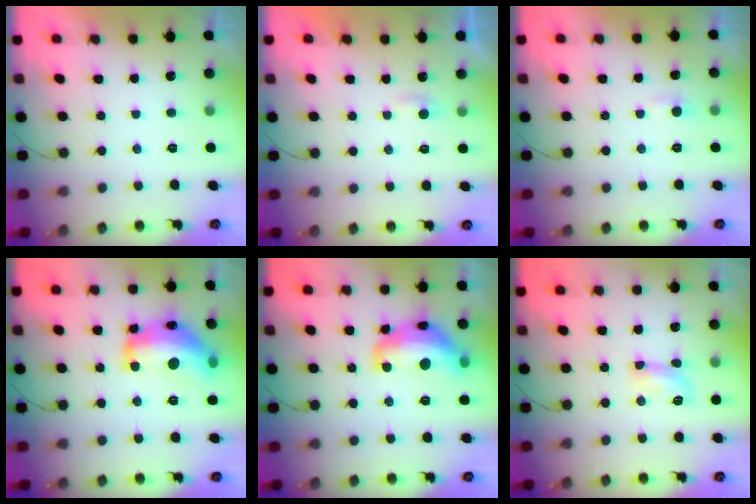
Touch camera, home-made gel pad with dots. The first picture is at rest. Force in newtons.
{"total": 2.3, "press": 2.3, "slide": 0.2}
{"total": 3.9, "press": 3.8, "slide": 0.5}
{"total": 18.4, "press": 18.3, "slide": 1.2}
{"total": 15.0, "press": 14.9, "slide": 1.2}
{"total": 5.1, "press": 5.0, "slide": 0.7}